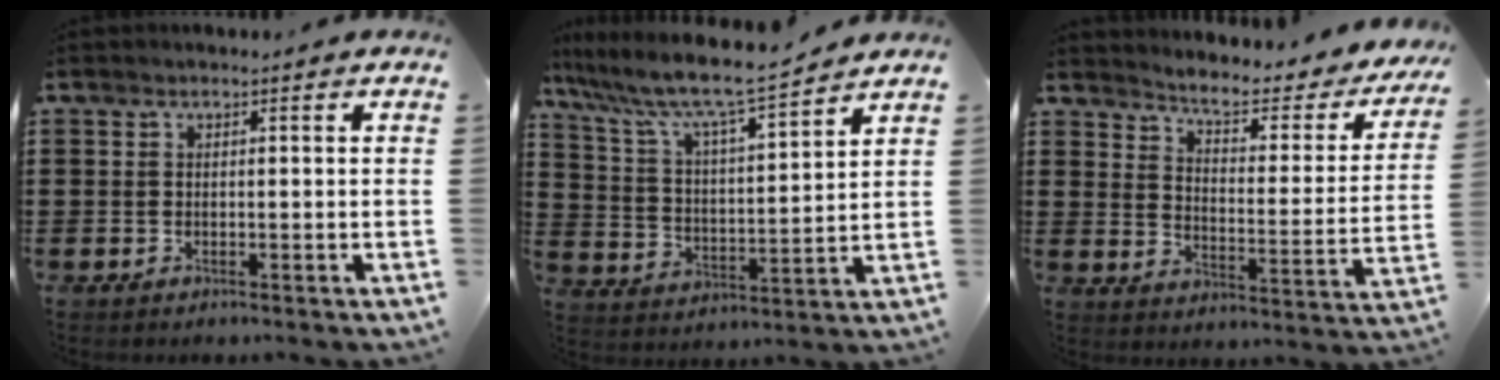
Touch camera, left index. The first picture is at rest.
{"total": 8.4, "force": [7.2, 0.6, 4.4], "torque": [-0.117, -0.045, 0.117]}
{"total": 4.6, "force": [4.1, 0.6, 2.2], "torque": [-0.056, -0.033, 0.059]}